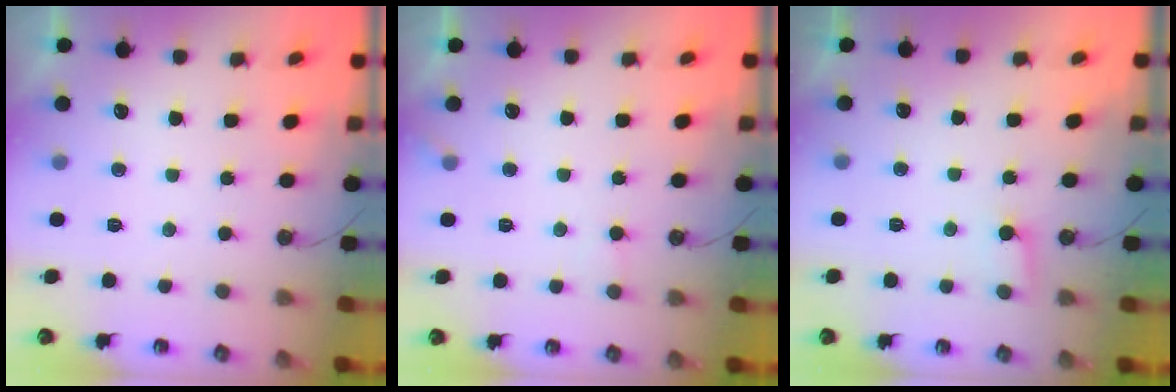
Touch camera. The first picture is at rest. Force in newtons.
{"total": 6.6, "press": 6.5, "slide": 0.4}
{"total": 4.6, "press": 4.6, "slide": 0.4}